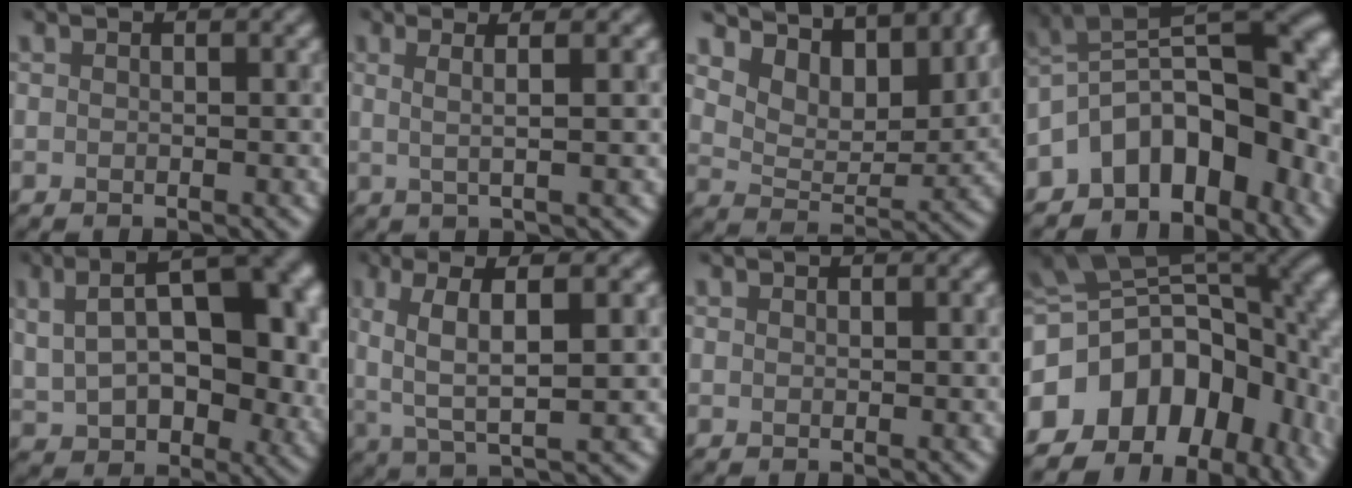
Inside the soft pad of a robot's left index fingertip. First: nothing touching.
{"total": 1.6, "force": [0.1, -0.8, 1.3], "torque": [-0.046, -0.011, 0.019]}
{"total": 7.6, "force": [6.9, 2.1, 2.6], "torque": [-0.090, -0.019, 0.149]}
{"total": 10.4, "force": [-5.6, 5.3, 7.1], "torque": [-0.104, 0.003, -0.063]}
{"total": 9.9, "force": [1.8, 5.6, 8.0], "torque": [-0.147, -0.018, 0.082]}
{"total": 4.8, "force": [0.7, 0.7, 4.7], "torque": [-0.122, -0.011, 0.052]}
{"total": 1.3, "force": [-0.3, -0.8, -0.9], "torque": [0.004, -0.016, 0.015]}
{"total": 14.4, "force": [-5.1, 9.7, 9.3], "torque": [-0.173, -0.012, -0.050]}